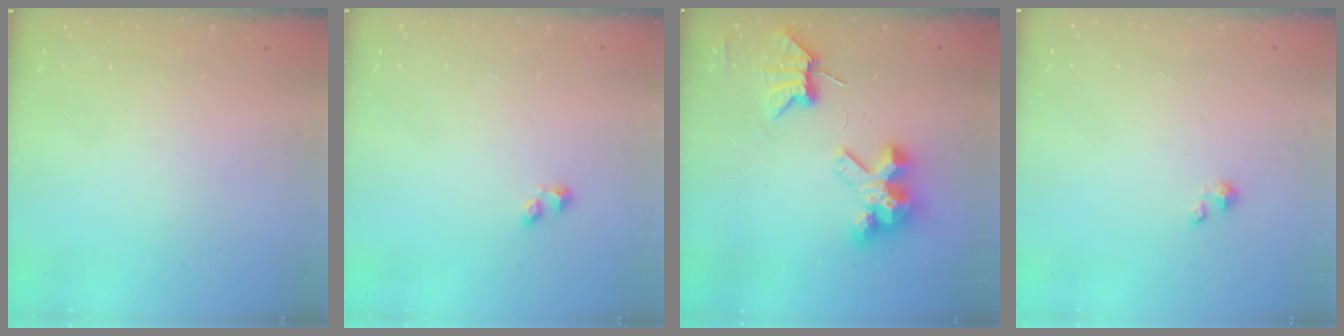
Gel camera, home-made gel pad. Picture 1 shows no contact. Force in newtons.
{"total": 1.6, "press": 1.4, "slide": 0.6}
{"total": 7.7, "press": 7.7, "slide": 1.0}
{"total": 1.4, "press": 1.3, "slide": 0.3}